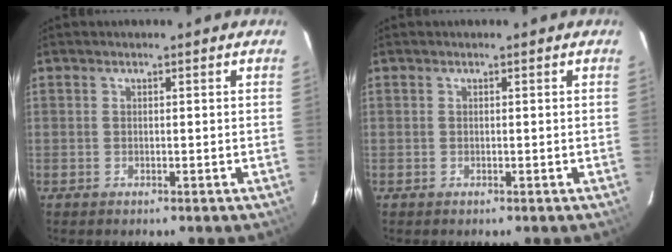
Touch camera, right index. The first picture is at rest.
{"total": 0.0}